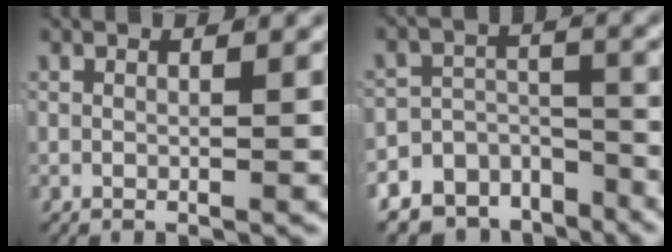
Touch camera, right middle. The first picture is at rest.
{"total": 11.9, "force": [-8.6, 7.4, 3.6], "torque": [-0.049, -0.024, -0.145]}